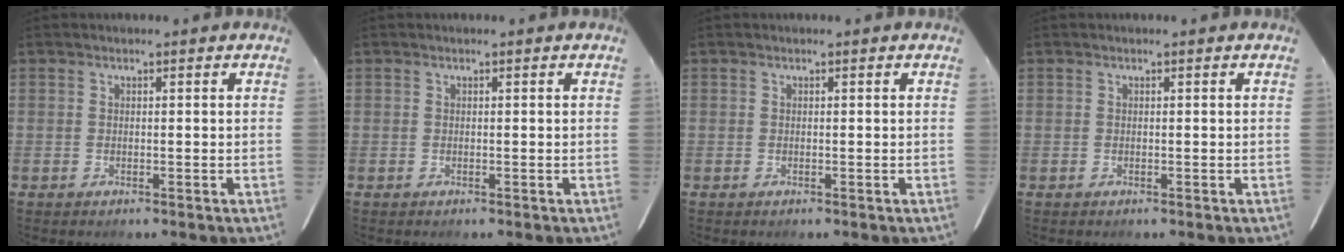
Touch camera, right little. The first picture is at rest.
{"total": 0.0}
{"total": 0.0}
{"total": 0.0}